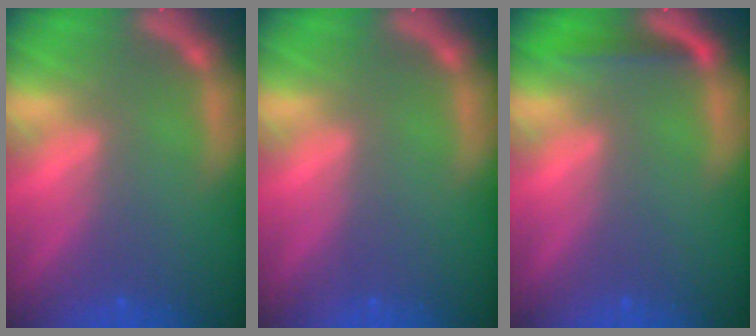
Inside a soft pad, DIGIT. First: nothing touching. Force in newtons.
{"total": 0.0}
{"total": 1.9}